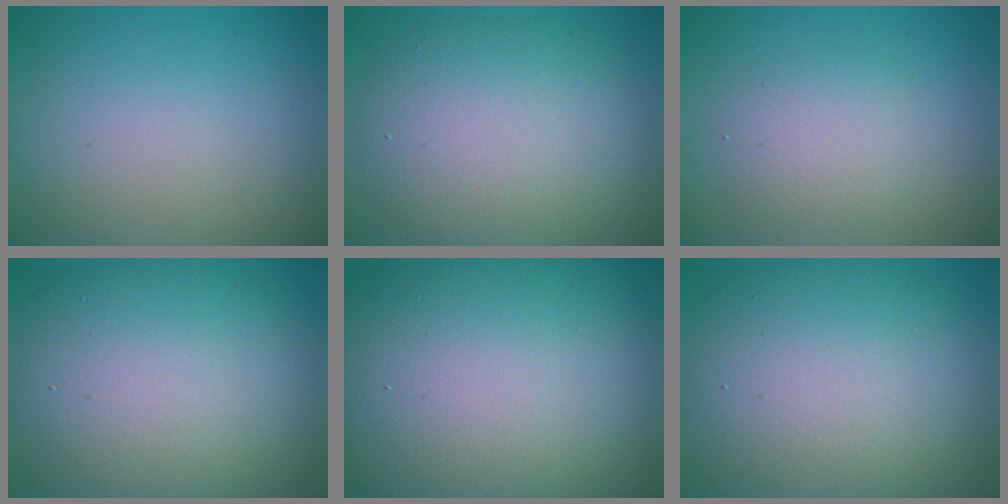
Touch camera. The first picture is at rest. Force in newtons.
{"total": 8.8, "press": 8.8, "slide": 0.3}
{"total": 3.0, "press": 3.0, "slide": 0.2}
{"total": 12.6, "press": 12.6, "slide": 0.7}
{"total": 20.3, "press": 20.3, "slide": 1.1}
{"total": 11.7, "press": 11.6, "slide": 1.3}